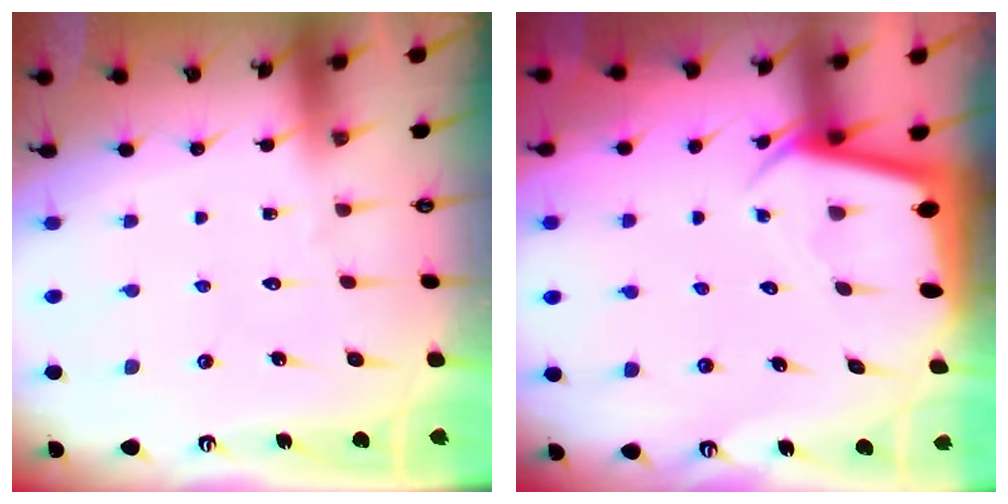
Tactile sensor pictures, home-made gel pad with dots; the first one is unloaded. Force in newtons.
{"total": 2.6, "press": 2.6, "slide": 0.4}